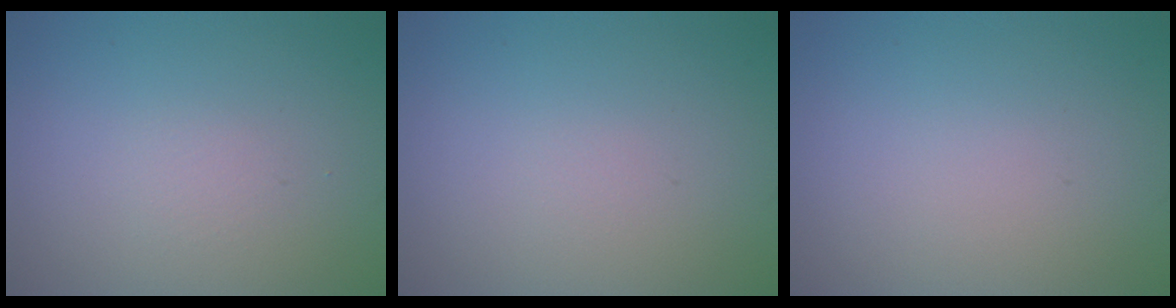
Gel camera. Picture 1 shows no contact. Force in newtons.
{"total": 0.0}
{"total": 0.0}